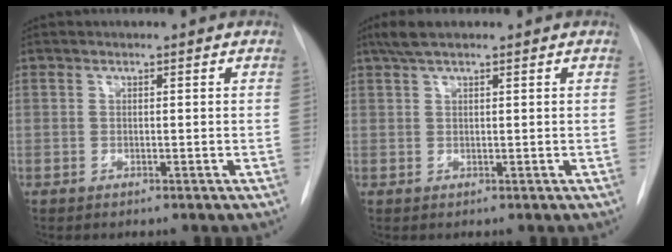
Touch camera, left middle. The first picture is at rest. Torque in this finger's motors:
{"motor_torque": [0.41, -0.25, 0.03, 0.01]}